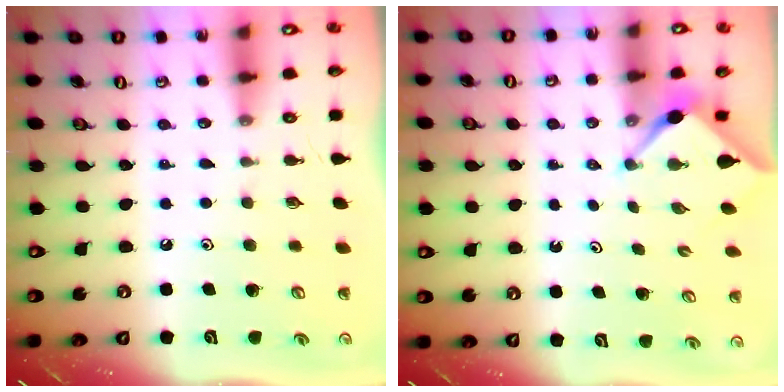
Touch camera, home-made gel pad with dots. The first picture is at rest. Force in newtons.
{"total": 3.0, "press": 3.0, "slide": 0.2}